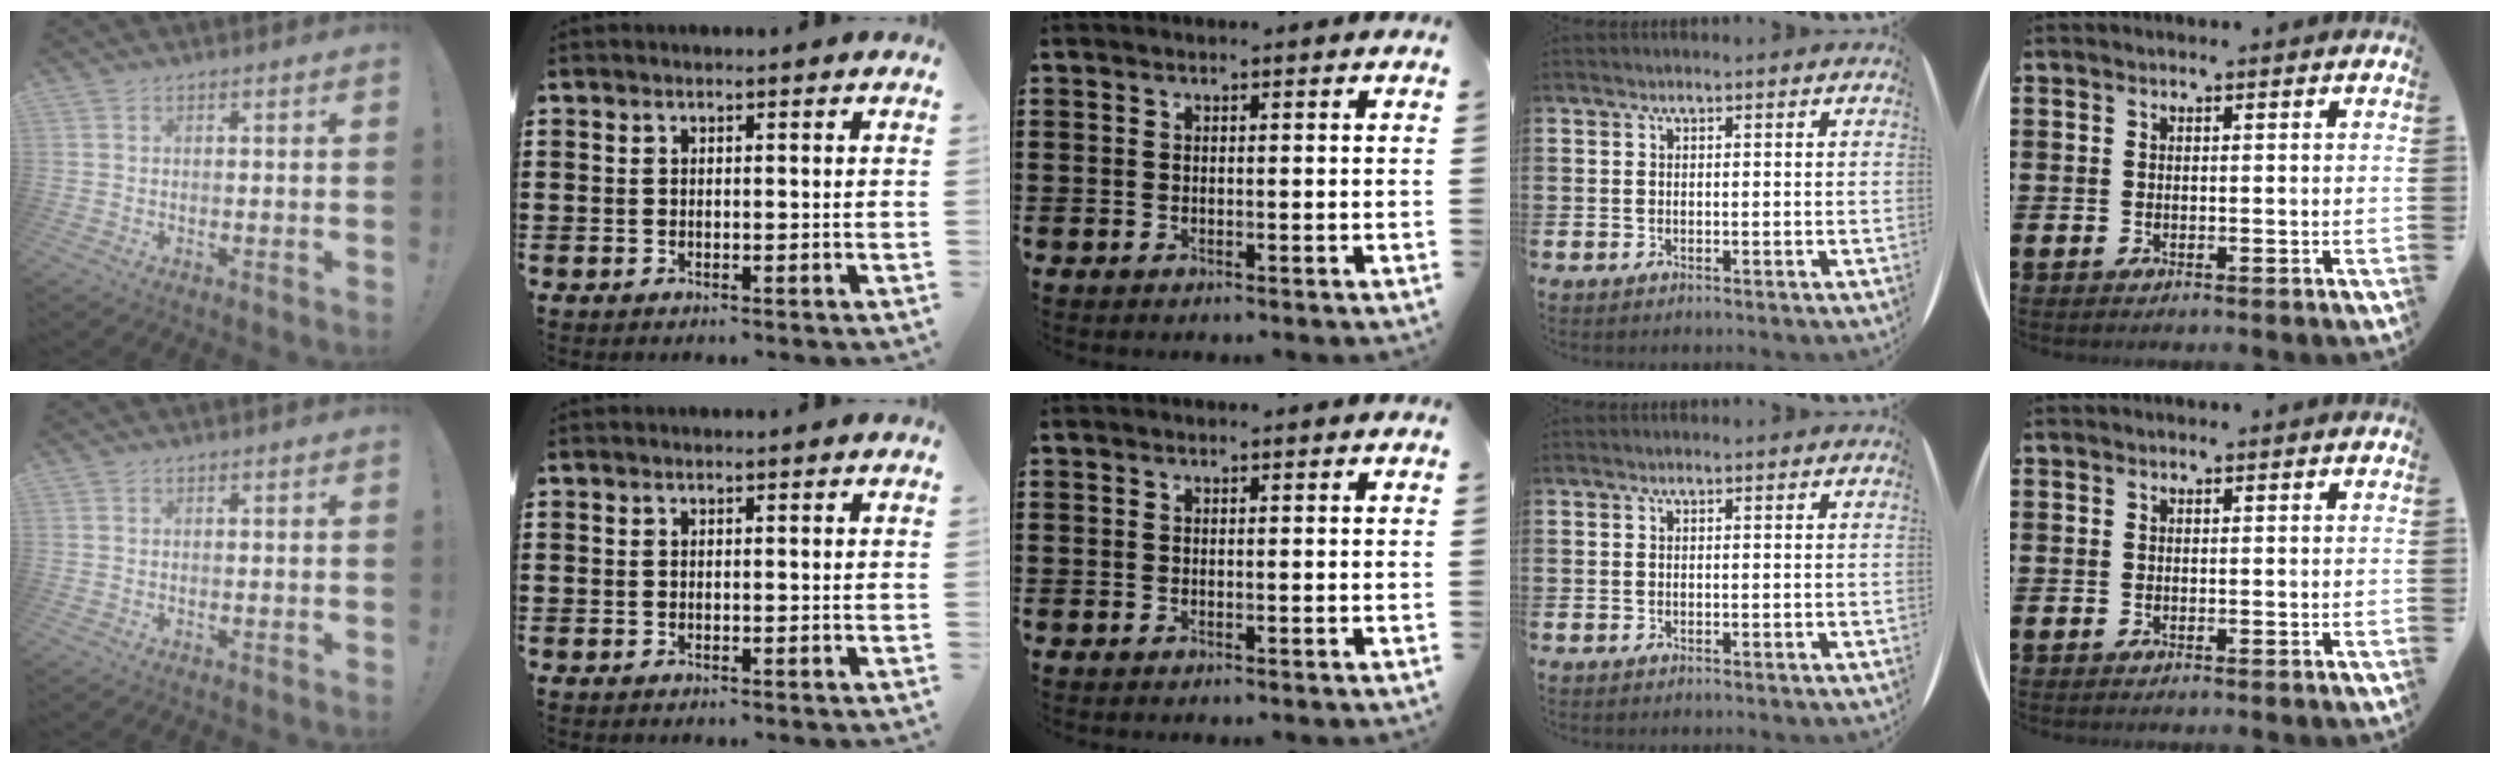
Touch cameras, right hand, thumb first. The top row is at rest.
{}